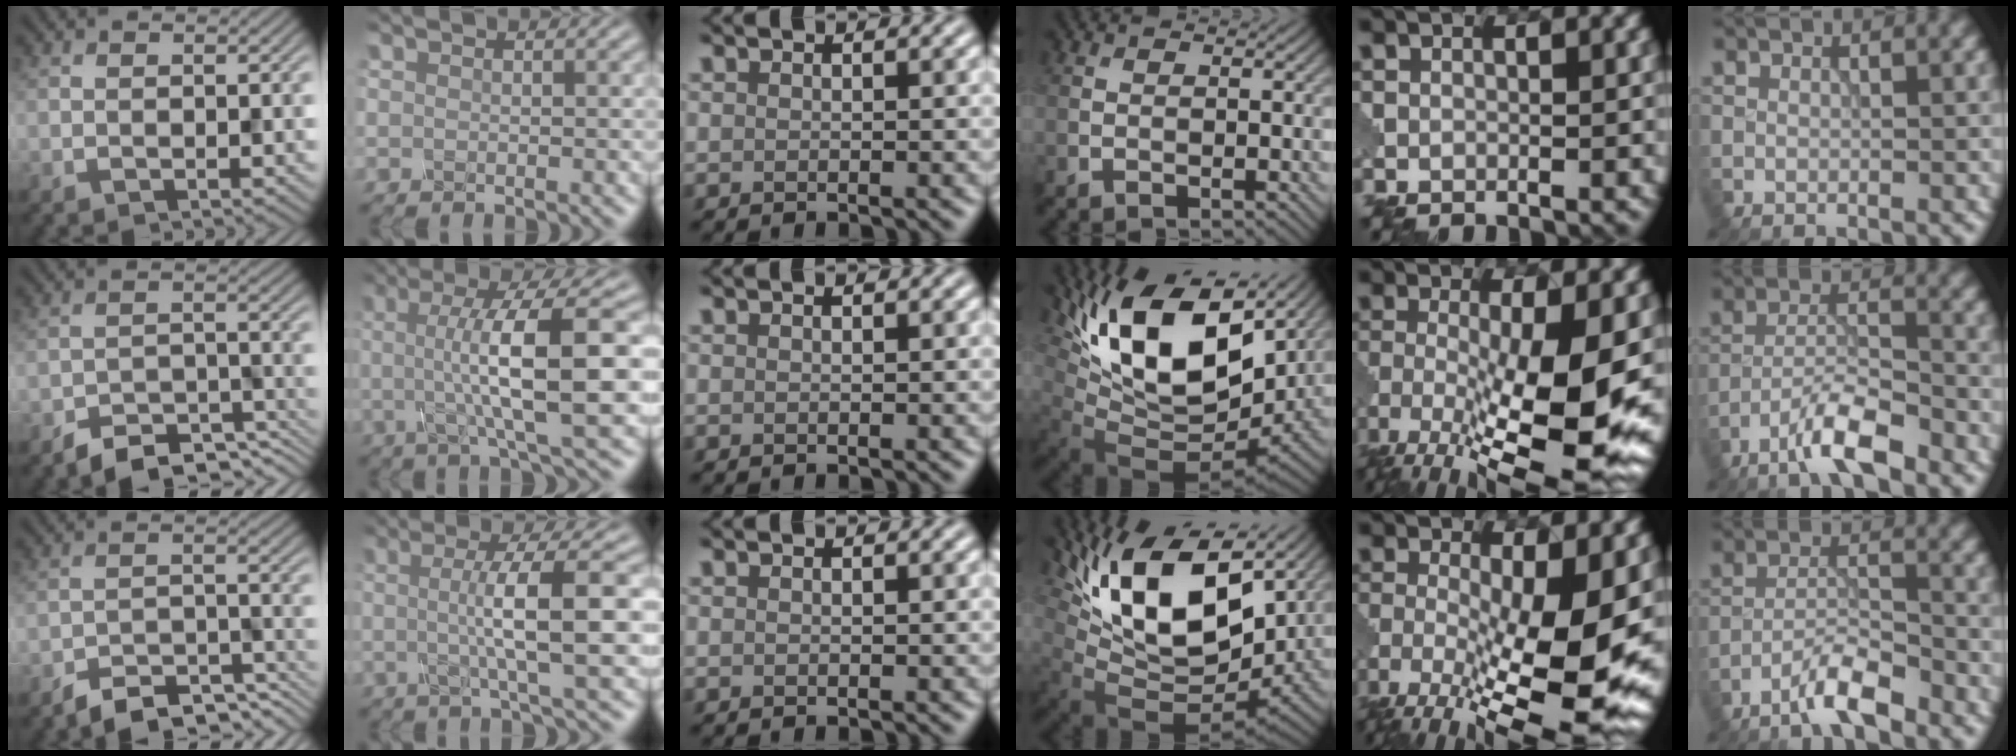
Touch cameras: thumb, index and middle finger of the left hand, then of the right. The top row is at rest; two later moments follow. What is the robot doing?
{"motion": "disassemble", "object": "glue stick"}